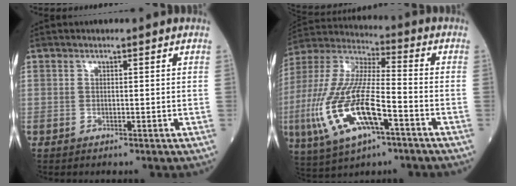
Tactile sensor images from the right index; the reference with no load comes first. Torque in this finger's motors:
{"motor_torque": [1.85, -0.29, 1.06, 0.17]}